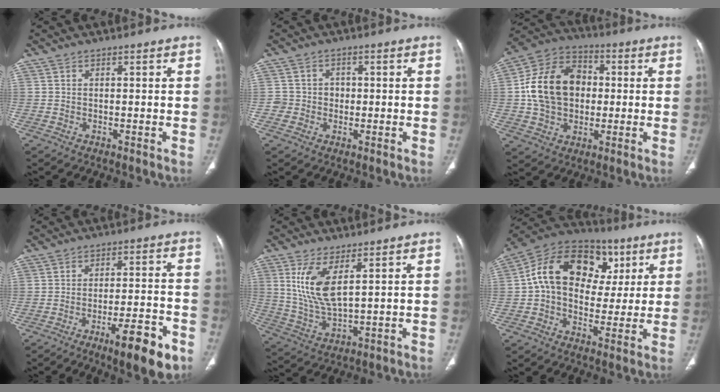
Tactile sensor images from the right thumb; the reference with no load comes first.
{"total": 3.4, "force": [-0.3, 3.3, 0.6], "torque": [0.019, 0.012, -0.007]}
{"total": 16.5, "force": [0.5, 12.6, 10.6], "torque": [-0.166, 0.025, 0.007]}
{"total": 11.3, "force": [-6.2, 2.6, 9.1], "torque": [-0.125, 0.026, -0.085]}
{"total": 9.5, "force": [3.5, 3.4, 8.2], "torque": [-0.173, -0.024, 0.083]}
{"total": 19.9, "force": [4.7, 14.4, 12.9], "torque": [-0.182, 0.024, 0.068]}